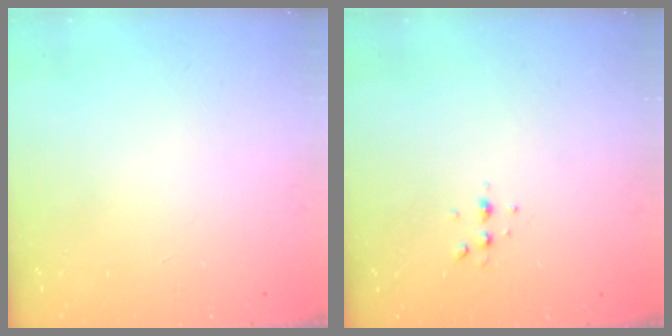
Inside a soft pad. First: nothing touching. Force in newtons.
{"total": 3.6, "press": 3.5, "slide": 0.7}